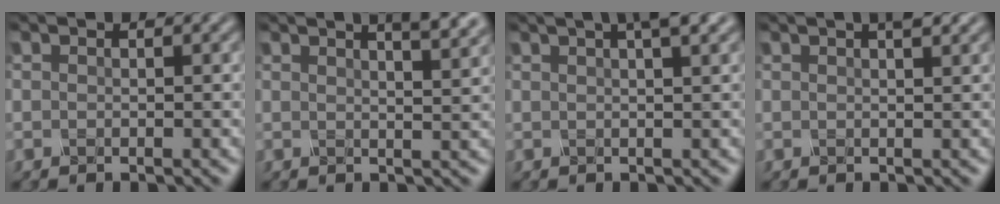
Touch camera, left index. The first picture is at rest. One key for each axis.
{"total": 5.5, "fx": 3.6, "fy": 1.8, "fz": 3.7, "tx": -0.021, "ty": 0.029, "tz": 0.020}
{"total": 4.1, "fx": 2.3, "fy": 0.8, "fz": 3.3, "tx": -0.035, "ty": 0.015, "tz": 0.023}
{"total": 2.1, "fx": 1.3, "fy": 0.4, "fz": 1.6, "tx": -0.016, "ty": 0.005, "tz": 0.015}